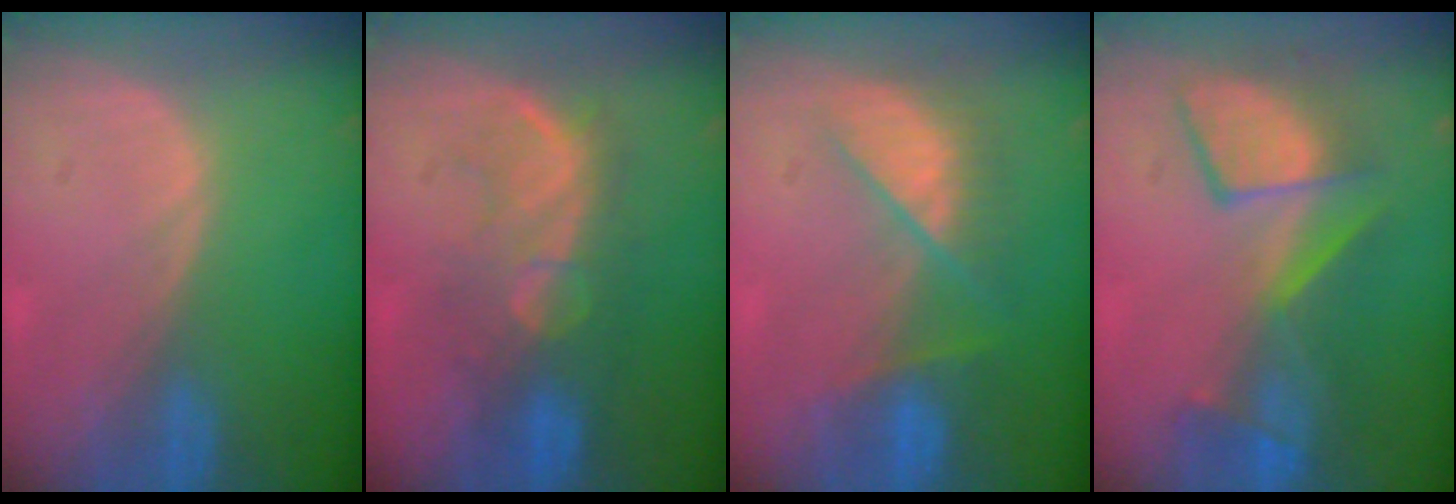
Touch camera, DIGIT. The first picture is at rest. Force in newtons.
{"total": 8.4, "press": 8.1, "slide": 2.2}
{"total": 7.1, "press": 7.0, "slide": 1.4}
{"total": 8.8, "press": 8.8, "slide": 0.6}